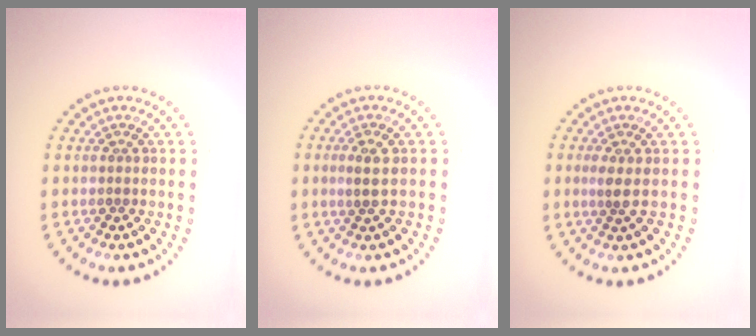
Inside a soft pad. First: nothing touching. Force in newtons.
{"total": 1.6, "press": 1.5, "slide": 0.6}
{"total": 1.4, "press": 1.0, "slide": 0.9}